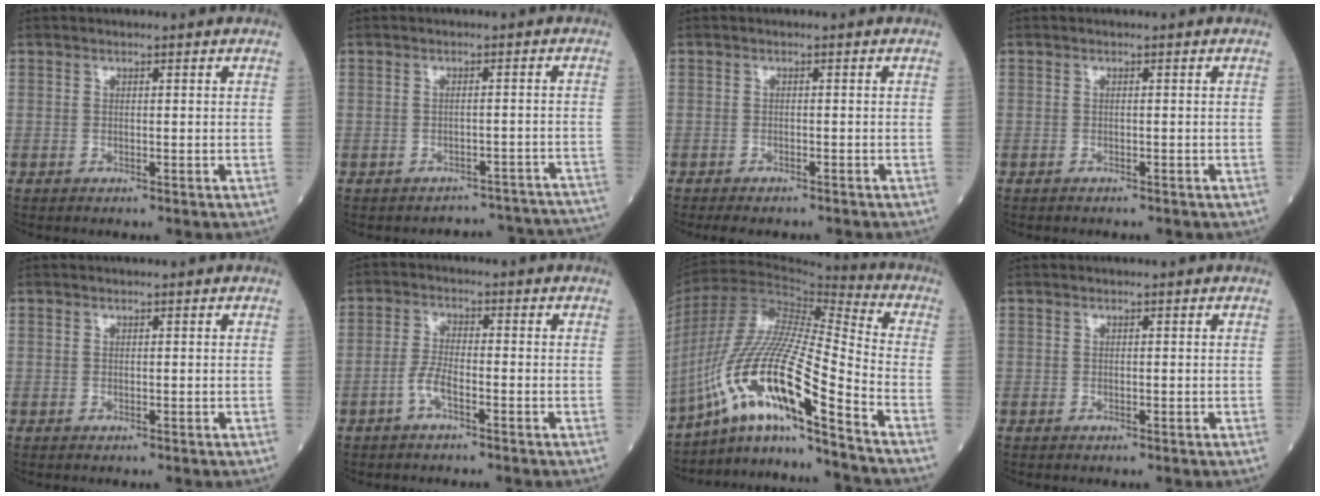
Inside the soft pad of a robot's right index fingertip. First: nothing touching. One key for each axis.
{"total": 11.8, "fx": -11.5, "fy": 2.5, "fz": 0.5, "tx": 0.014, "ty": 0.034, "tz": -0.120}
{"total": 4.3, "fx": -3.9, "fy": 1.1, "fz": 1.5, "tx": -0.014, "ty": -0.005, "tz": -0.053}
{"total": 1.4, "fx": -1.2, "fy": 0.5, "fz": 0.6, "tx": -0.015, "ty": -0.003, "tz": -0.013}
{"total": 0.0}
{"total": 3.4, "fx": -1.9, "fy": 0.7, "fz": 2.8, "tx": -0.060, "ty": 0.003, "tz": -0.040}
{"total": 18.8, "fx": -11.8, "fy": 0.3, "fz": 14.6, "tx": -0.311, "ty": -0.007, "tz": -0.216}
{"total": 0.0}